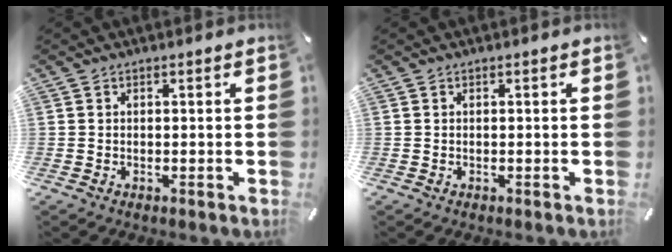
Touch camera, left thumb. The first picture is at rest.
{"total": 0.0}